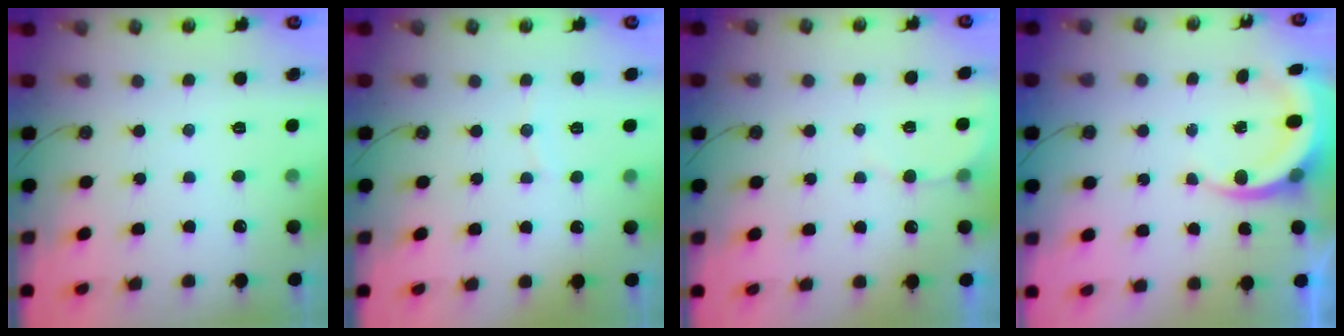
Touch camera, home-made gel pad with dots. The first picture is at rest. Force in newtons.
{"total": 2.2, "press": 2.2, "slide": 0.2}
{"total": 3.2, "press": 2.9, "slide": 1.4}
{"total": 6.2, "press": 6.1, "slide": 0.7}